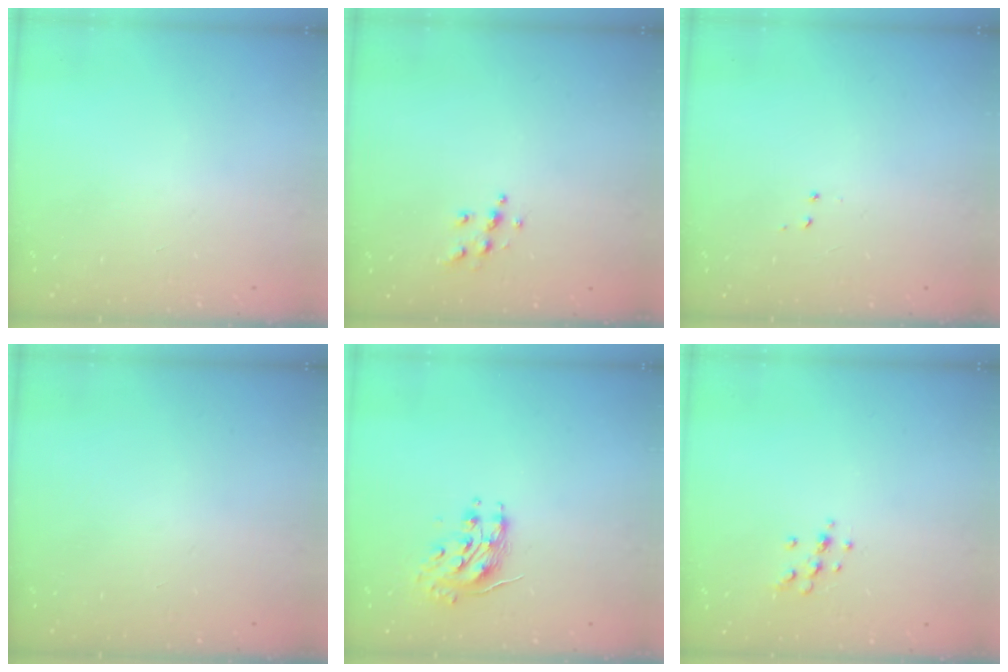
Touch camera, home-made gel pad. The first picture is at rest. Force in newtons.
{"total": 5.3, "press": 5.2, "slide": 0.2}
{"total": 3.5, "press": 3.5, "slide": 0.5}
{"total": 0.0}
{"total": 8.6, "press": 8.6, "slide": 0.3}
{"total": 6.5, "press": 6.2, "slide": 2.1}